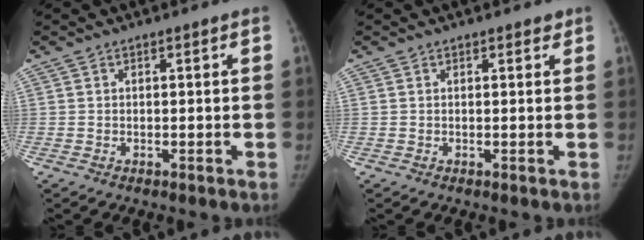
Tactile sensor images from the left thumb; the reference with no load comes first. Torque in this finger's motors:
{"motor_torque": [0.13, -0.02, 0.09, 0.06, 0.05]}